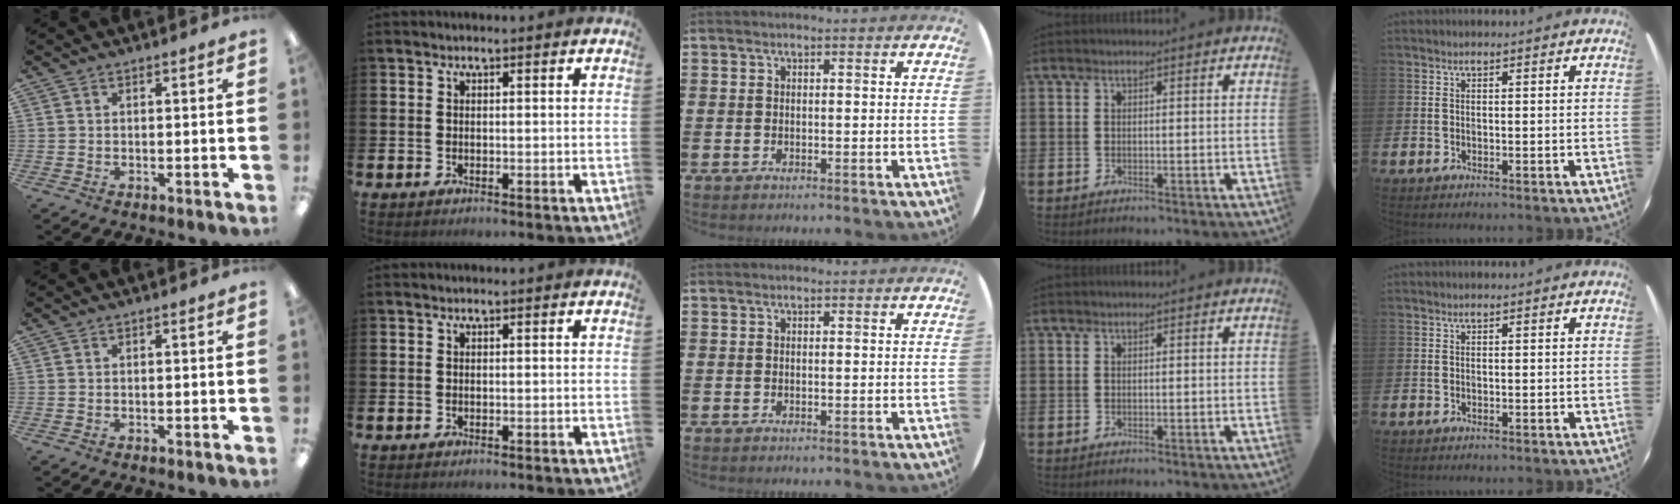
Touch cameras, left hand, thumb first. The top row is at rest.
{}